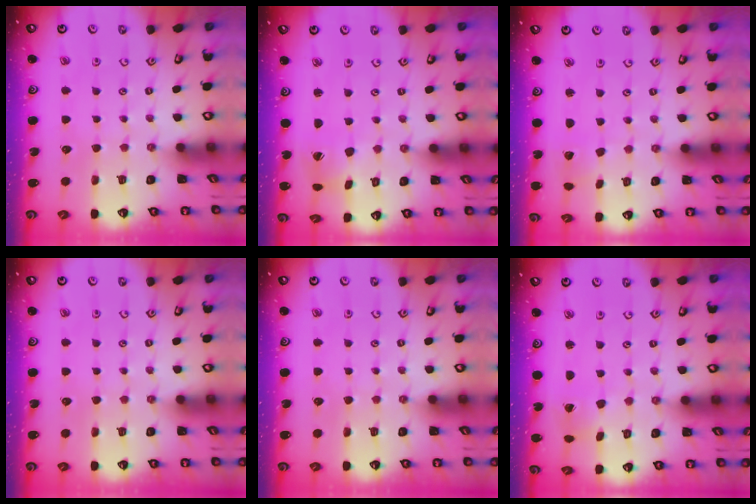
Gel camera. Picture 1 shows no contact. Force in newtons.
{"total": 3.7, "press": 3.7, "slide": 0.5}
{"total": 2.7, "press": 2.7, "slide": 0.0}
{"total": 0.0}
{"total": 0.0}
{"total": 1.2, "press": 1.1, "slide": 0.2}